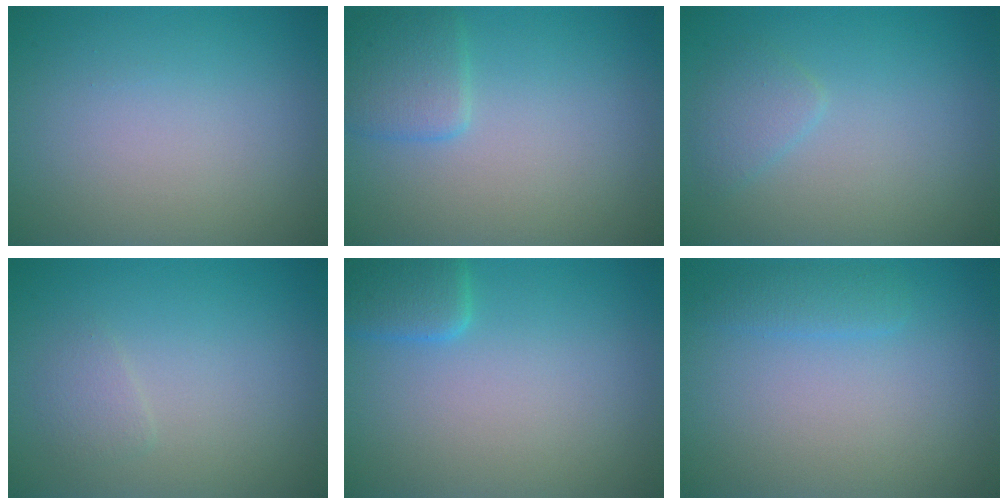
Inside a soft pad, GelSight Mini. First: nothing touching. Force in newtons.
{"total": 2.3, "press": 2.3, "slide": 0.1}
{"total": 1.5, "press": 1.5, "slide": 0.1}
{"total": 1.0, "press": 1.0, "slide": 0.0}
{"total": 2.5, "press": 2.5, "slide": 0.2}
{"total": 1.4, "press": 1.4, "slide": 0.1}